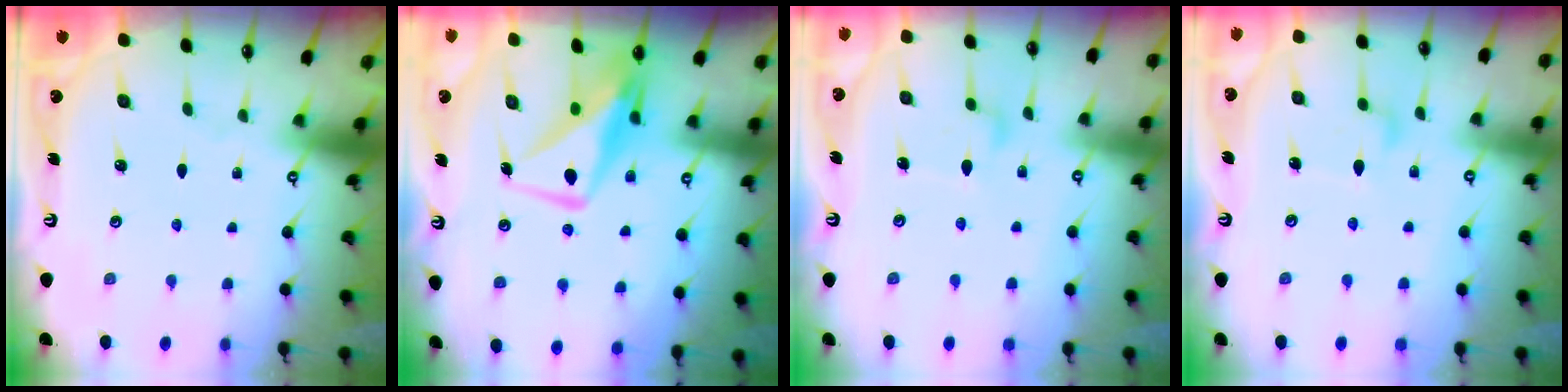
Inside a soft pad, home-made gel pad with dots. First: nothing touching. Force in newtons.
{"total": 10.9, "press": 10.9, "slide": 1.0}
{"total": 11.0, "press": 11.0, "slide": 0.4}
{"total": 11.0, "press": 11.0, "slide": 0.4}